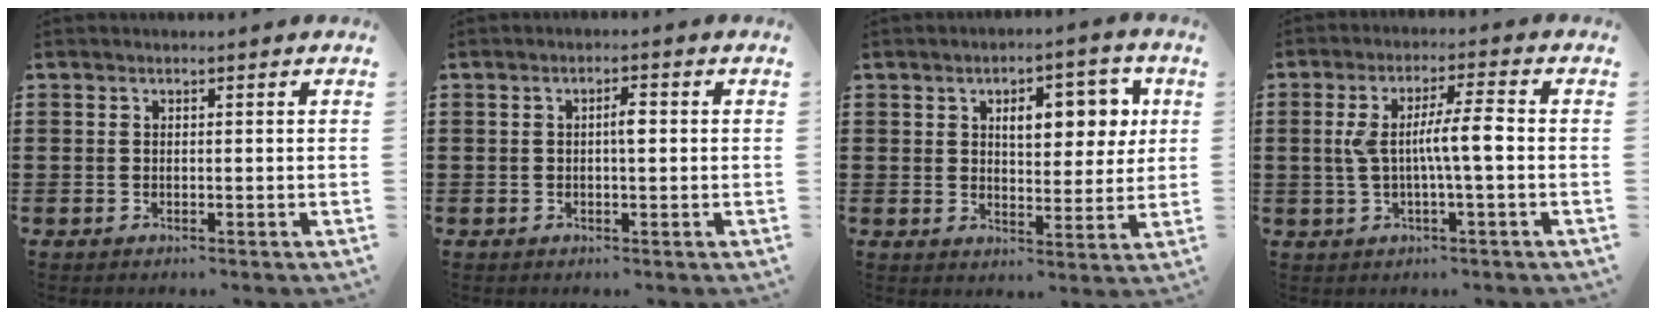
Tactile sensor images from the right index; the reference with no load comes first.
{"total": 2.3, "force": [0.0, 0.5, 2.2], "torque": [-0.042, 0.000, 0.000]}
{"total": 8.0, "force": [2.7, 4.0, 6.4], "torque": [-0.095, -0.002, 0.037]}
{"total": 6.6, "force": [-0.2, 0.7, 6.5], "torque": [-0.128, -0.002, -0.012]}